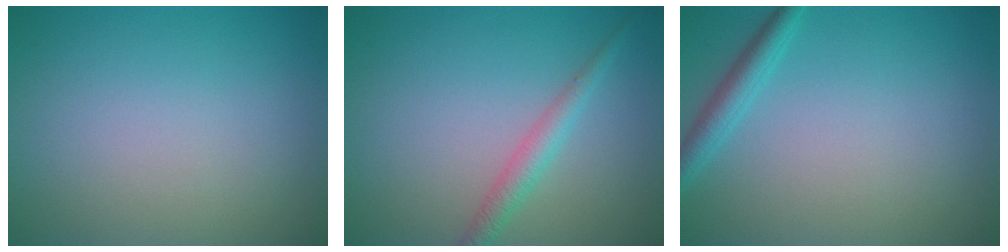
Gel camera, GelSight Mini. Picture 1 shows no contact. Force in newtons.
{"total": 2.1, "press": 2.1, "slide": 0.1}
{"total": 2.2, "press": 2.2, "slide": 0.1}